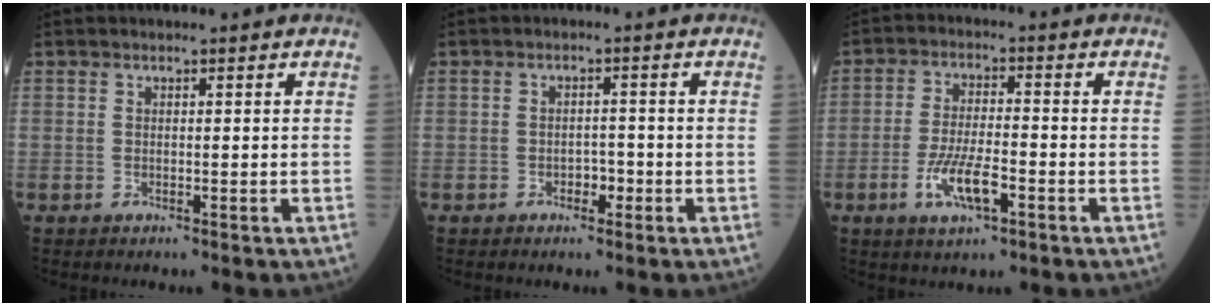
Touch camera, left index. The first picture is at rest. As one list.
[{"total": 2.1, "force": [-1.1, 1.2, 1.3], "torque": [-0.011, 0.007, -0.017]}, {"total": 7.0, "force": [-3.1, 1.8, 6.0], "torque": [-0.121, -0.006, -0.055]}]